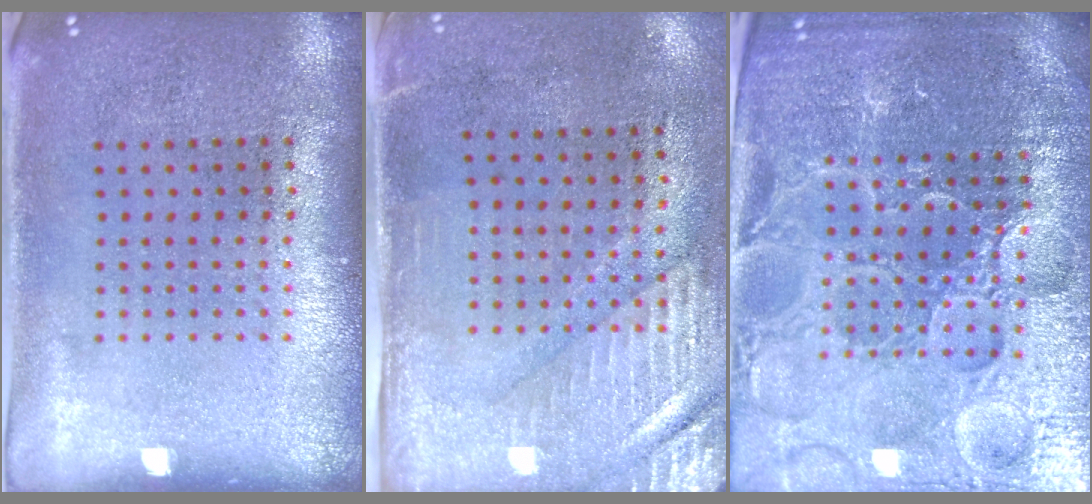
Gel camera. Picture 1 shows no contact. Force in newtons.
{"total": 3.0, "press": 2.6, "slide": 1.6}
{"total": 5.6, "press": 5.1, "slide": 2.3}